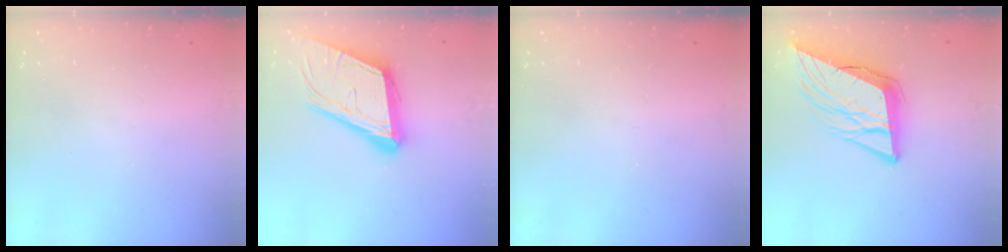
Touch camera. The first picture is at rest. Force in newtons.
{"total": 18.6, "press": 18.2, "slide": 3.8}
{"total": 0.0}
{"total": 15.9, "press": 15.6, "slide": 3.0}